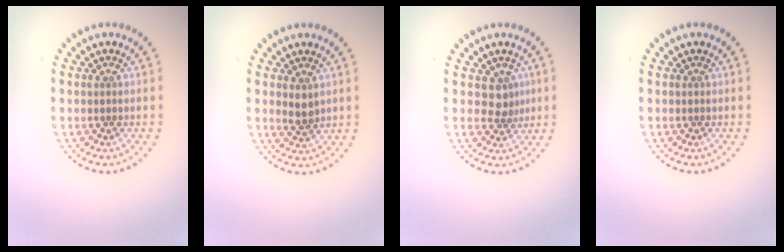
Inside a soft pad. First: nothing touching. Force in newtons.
{"total": 1.6, "press": 1.5, "slide": 0.5}
{"total": 1.9, "press": 1.6, "slide": 1.1}
{"total": 0.0}